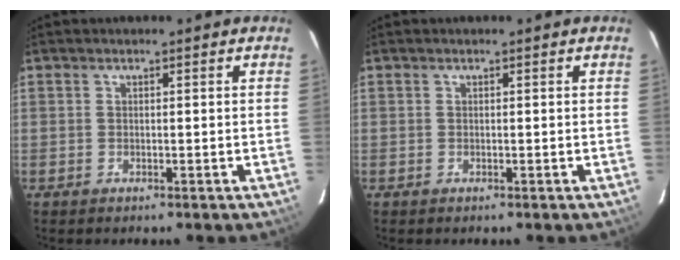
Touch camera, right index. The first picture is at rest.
{"total": 0.0}